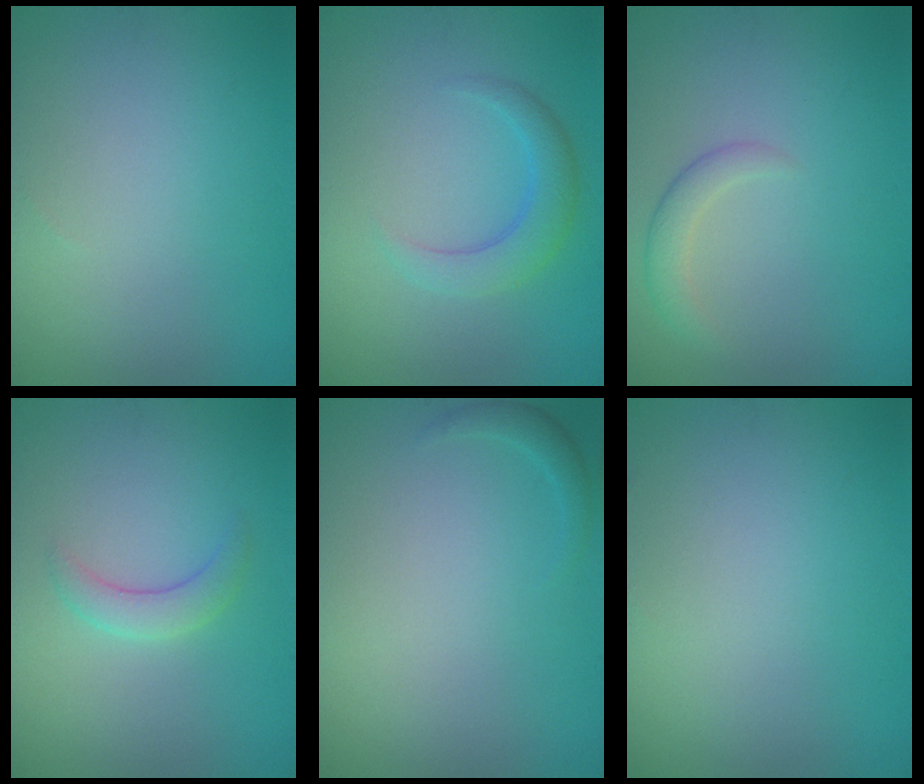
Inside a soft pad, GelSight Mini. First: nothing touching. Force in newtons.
{"total": 2.8, "press": 2.8, "slide": 0.2}
{"total": 1.8, "press": 1.8, "slide": 0.1}
{"total": 2.0, "press": 2.0, "slide": 0.1}
{"total": 1.0, "press": 1.0, "slide": 0.1}
{"total": 0.0}